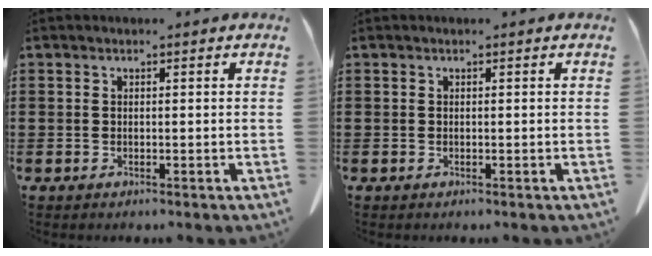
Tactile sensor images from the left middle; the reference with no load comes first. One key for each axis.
{"total": 0.0}